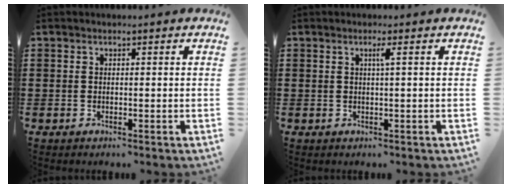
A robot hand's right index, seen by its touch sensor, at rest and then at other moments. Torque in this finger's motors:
{"motor_torque": [0.15, -0.12, 0.03, 0.03]}